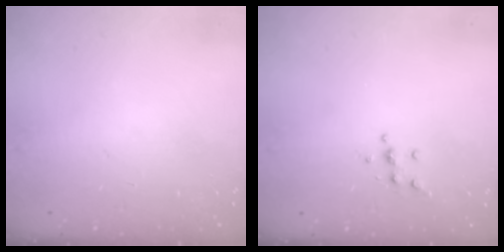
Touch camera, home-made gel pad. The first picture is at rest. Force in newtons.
{"total": 4.2, "press": 4.2, "slide": 0.4}